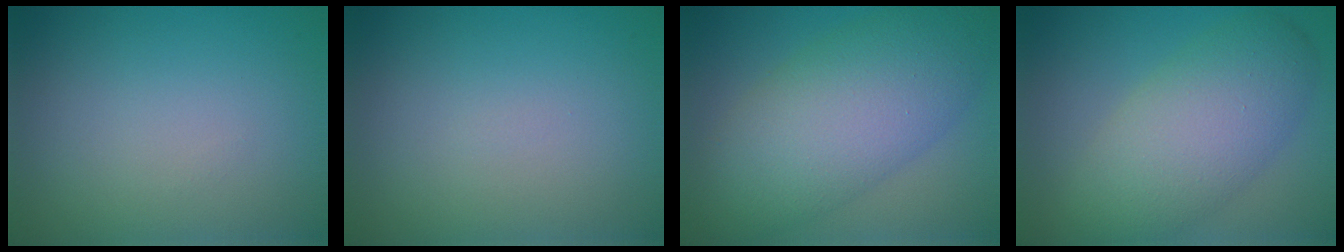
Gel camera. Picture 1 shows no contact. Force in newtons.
{"total": 0.0}
{"total": 9.5, "press": 9.5, "slide": 0.4}
{"total": 7.1, "press": 7.1, "slide": 0.6}